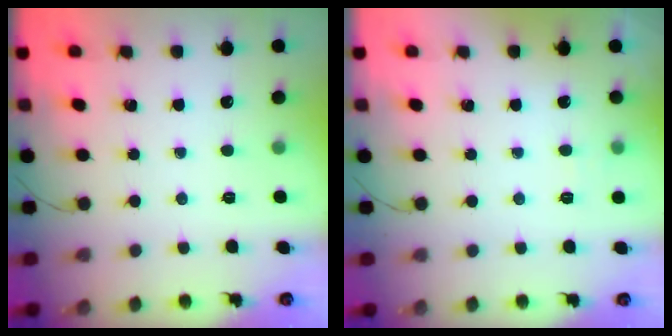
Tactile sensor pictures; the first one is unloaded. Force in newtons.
{"total": 2.6, "press": 2.1, "slide": 1.5}